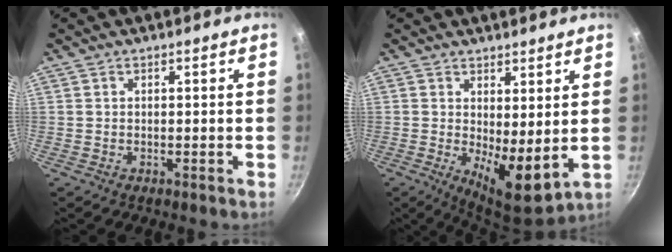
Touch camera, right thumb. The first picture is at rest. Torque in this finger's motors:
{"motor_torque": [-0.35, 0.97, 0.28, -0.23, 0.07]}